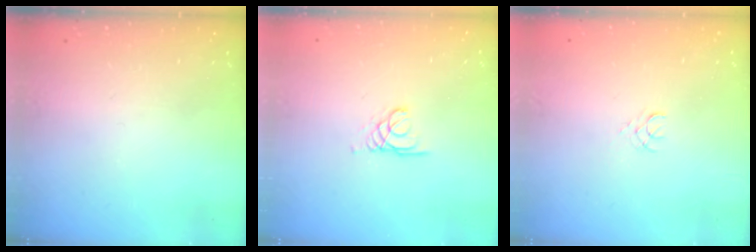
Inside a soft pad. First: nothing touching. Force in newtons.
{"total": 1.7, "press": 1.7, "slide": 0.1}
{"total": 1.5, "press": 1.5, "slide": 0.2}